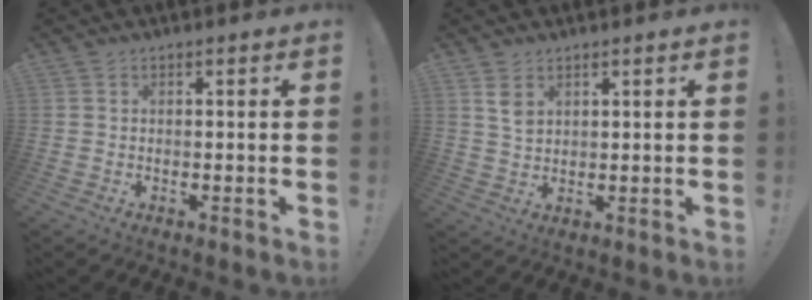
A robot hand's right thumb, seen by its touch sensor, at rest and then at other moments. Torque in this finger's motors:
{"motor_torque": [-0.35, 0.43, -0.15, 0.16, 0.19]}